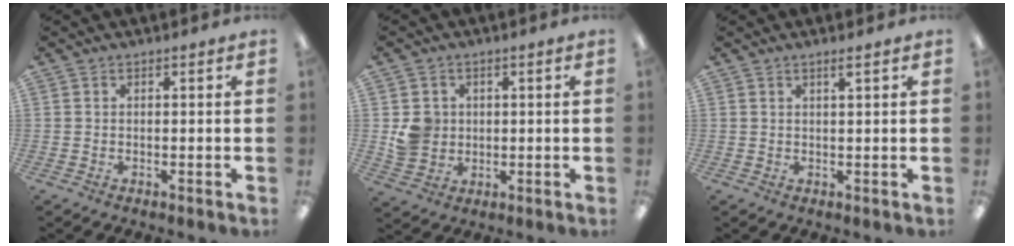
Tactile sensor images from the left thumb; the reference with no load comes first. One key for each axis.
{"total": 5.7, "fx": 0.8, "fy": 5.4, "fz": 1.8, "tx": -0.021, "ty": 0.005, "tz": 0.015}
{"total": 1.5, "fx": 1.2, "fy": -0.1, "fz": 1.0, "tx": -0.022, "ty": -0.002, "tz": 0.020}